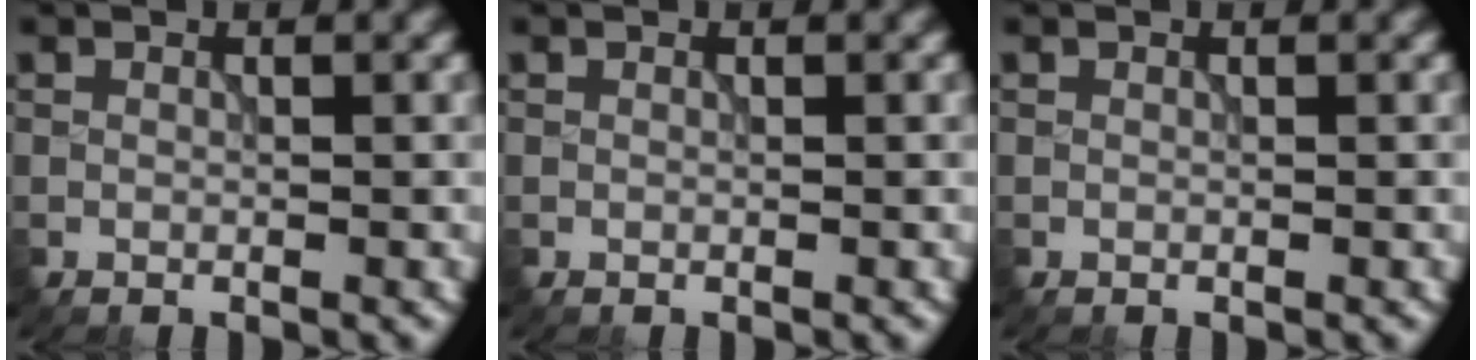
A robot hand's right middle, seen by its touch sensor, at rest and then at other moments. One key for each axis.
{"total": 0.0}
{"total": 0.0}